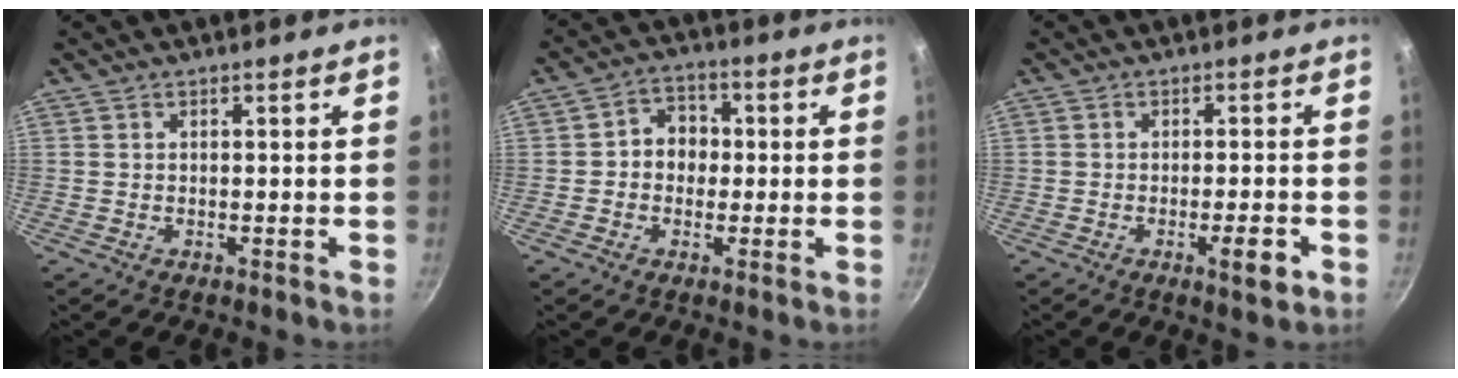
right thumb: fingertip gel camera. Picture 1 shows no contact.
{"total": 6.1, "force": [-0.1, 5.2, 3.2], "torque": [-0.014, 0.014, -0.012]}
{"total": 4.6, "force": [-1.9, 1.1, 4.0], "torque": [-0.054, 0.010, -0.025]}